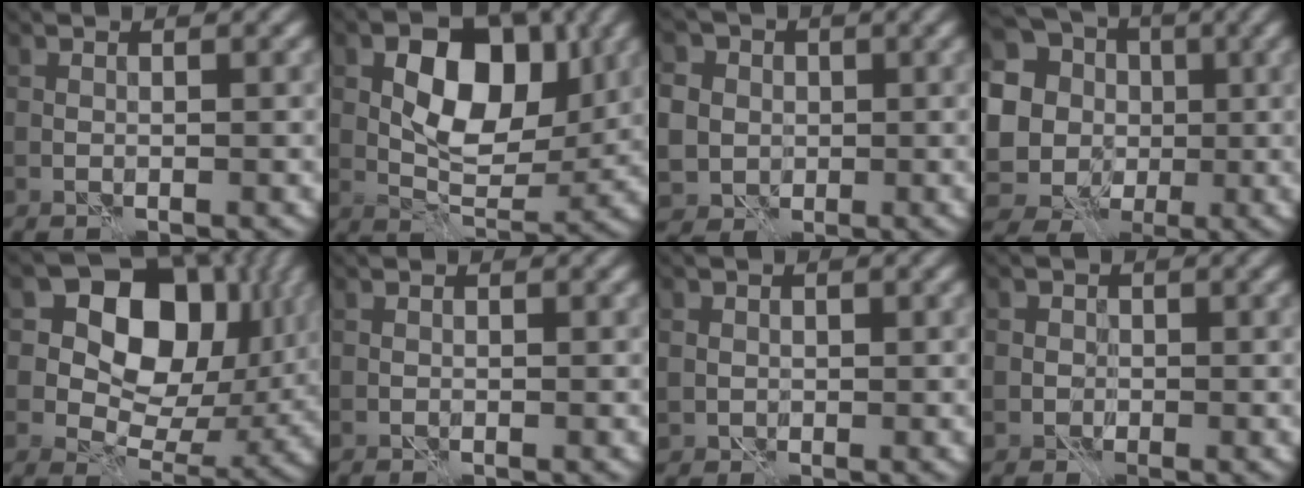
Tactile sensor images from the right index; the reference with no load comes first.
{"total": 8.0, "force": [1.7, 4.8, 6.1], "torque": [-0.085, -0.003, 0.024]}
{"total": 9.4, "force": [1.9, 8.6, 3.3], "torque": [-0.086, 0.018, 0.020]}
{"total": 20.2, "force": [1.8, 18.8, 7.1], "torque": [-0.178, 0.012, -0.012]}
{"total": 13.7, "force": [4.7, 9.4, 8.8], "torque": [-0.128, 0.014, 0.074]}
{"total": 0.0}
{"total": 1.9, "force": [0.3, 1.8, 0.4], "torque": [-0.002, 0.001, 0.007]}
{"total": 1.9, "force": [0.0, 1.8, 0.4], "torque": [0.016, 0.009, -0.013]}